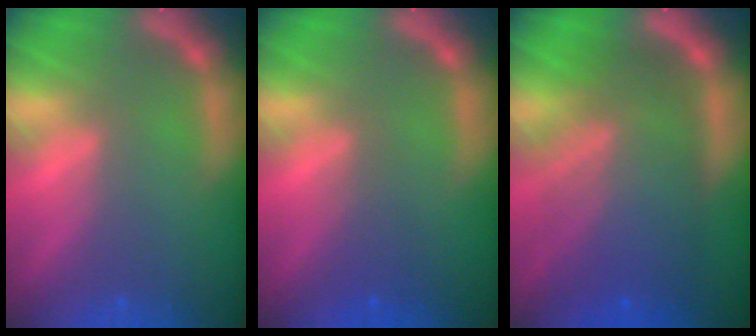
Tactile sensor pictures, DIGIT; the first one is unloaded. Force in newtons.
{"total": 2.0}
{"total": 10.0}